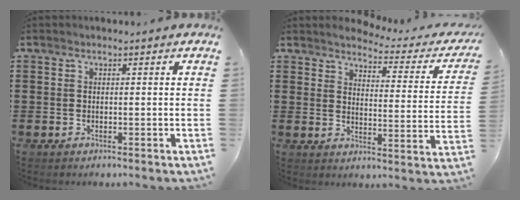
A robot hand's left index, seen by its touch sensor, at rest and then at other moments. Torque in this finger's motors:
{"motor_torque": [1.03, -1.11, 0.17, 0.01]}